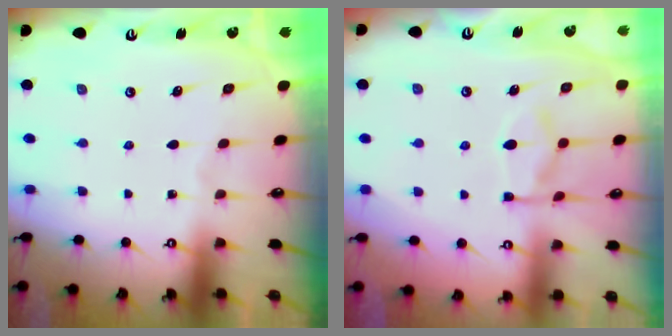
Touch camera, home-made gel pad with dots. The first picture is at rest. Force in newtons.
{"total": 7.0, "press": 6.9, "slide": 1.3}